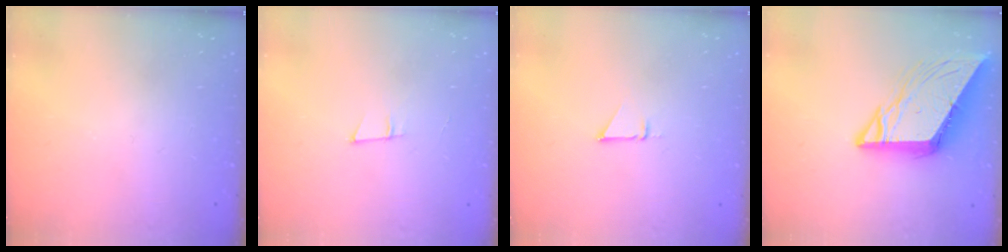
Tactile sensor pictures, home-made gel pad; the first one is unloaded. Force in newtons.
{"total": 5.7, "press": 4.9, "slide": 2.8}
{"total": 2.5, "press": 2.5, "slide": 0.1}
{"total": 11.0, "press": 10.9, "slide": 1.2}